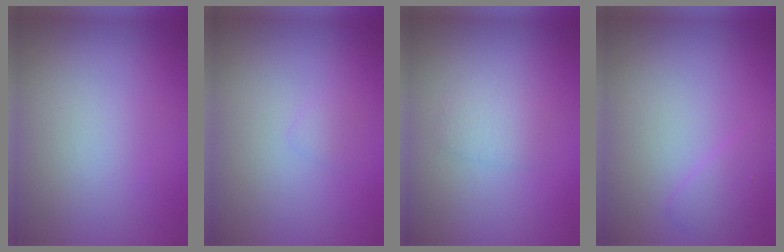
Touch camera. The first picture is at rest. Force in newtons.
{"total": 0.6, "press": 0.6, "slide": 0.1}
{"total": 1.4, "press": 1.4, "slide": 0.1}
{"total": 1.5, "press": 1.5, "slide": 0.1}